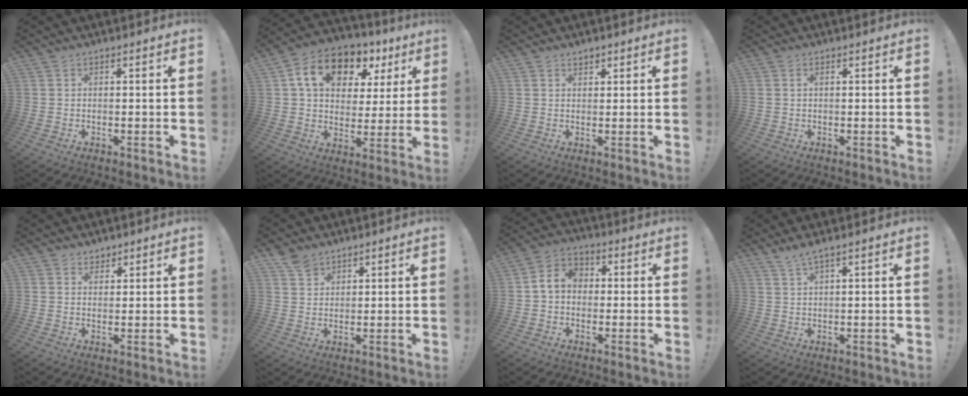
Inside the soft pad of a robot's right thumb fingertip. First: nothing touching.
{"total": 15.3, "force": [7.4, 10.2, 8.7], "torque": [-0.142, -0.026, 0.135]}
{"total": 1.3, "force": [1.0, 0.7, 0.3], "torque": [0.004, -0.007, 0.018]}
{"total": 1.0, "force": [0.4, 0.5, 0.8], "torque": [-0.025, 0.005, 0.009]}
{"total": 2.6, "force": [2.2, 1.4, 0.0], "torque": [0.004, -0.013, 0.039]}
{"total": 4.6, "force": [3.7, 2.5, 1.0], "torque": [-0.014, -0.022, 0.069]}
{"total": 7.3, "force": [0.4, 5.8, 4.4], "torque": [-0.076, 0.021, 0.011]}
{"total": 2.8, "force": [2.1, -0.3, 1.9], "torque": [-0.044, -0.007, 0.037]}